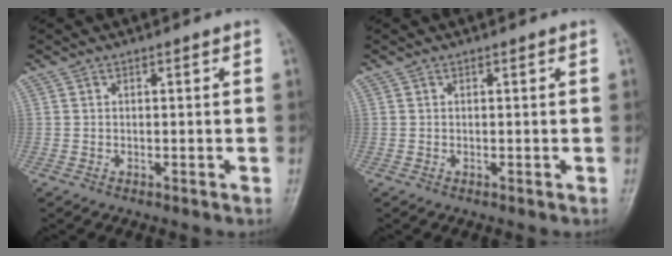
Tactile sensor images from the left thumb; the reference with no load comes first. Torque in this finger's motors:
{"motor_torque": [-0.01, 0.00, -0.01, -0.01, 0.00]}